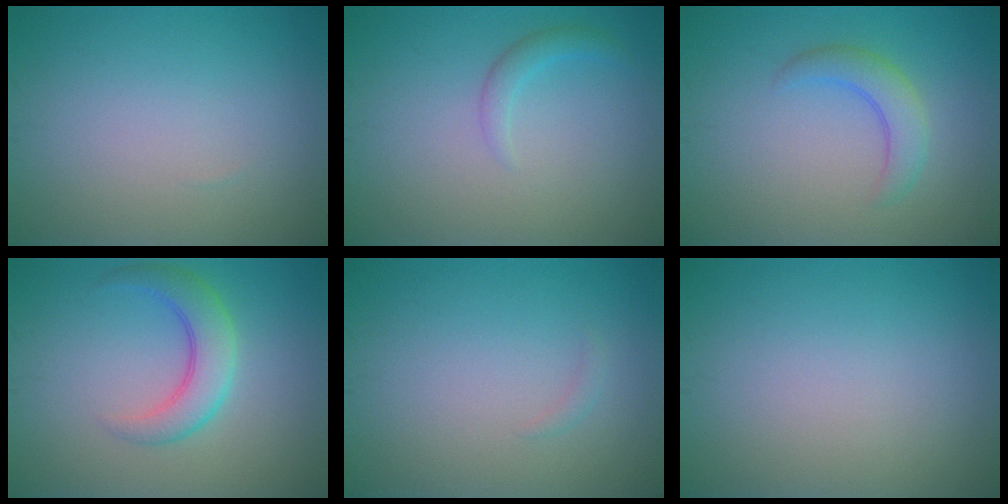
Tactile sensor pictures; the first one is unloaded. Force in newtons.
{"total": 1.5, "press": 1.5, "slide": 0.0}
{"total": 2.9, "press": 2.9, "slide": 0.1}
{"total": 3.9, "press": 3.9, "slide": 0.1}
{"total": 0.6, "press": 0.6, "slide": 0.1}
{"total": 0.0}